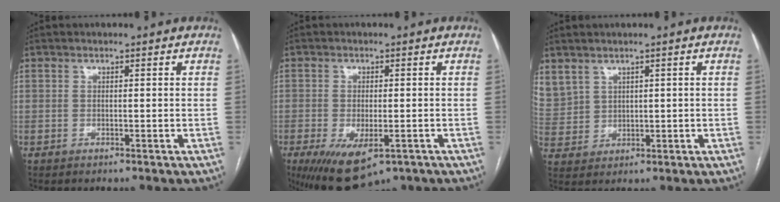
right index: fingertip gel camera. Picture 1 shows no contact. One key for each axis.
{"total": 10.3, "fx": -5.4, "fy": 4.3, "fz": 7.6, "tx": -0.142, "ty": -0.024, "tz": -0.076}
{"total": 9.3, "fx": 4.7, "fy": 7.3, "fz": 3.4, "tx": -0.116, "ty": 0.025, "tz": 0.119}